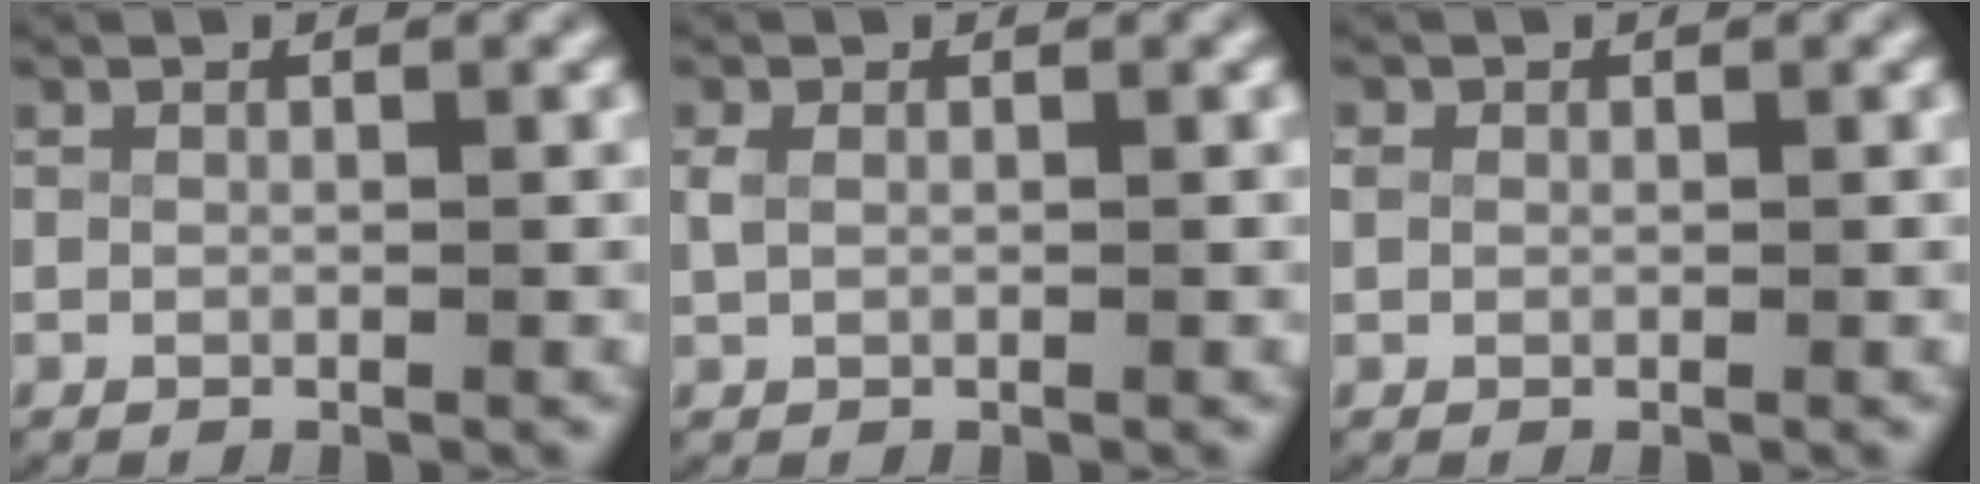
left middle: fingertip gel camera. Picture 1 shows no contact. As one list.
[{"total": 0.8, "force": [0.2, 0.5, 0.7], "torque": [-0.025, -0.004, 0.011]}, {"total": 0.7, "force": [0.1, 0.6, 0.3], "torque": [-0.018, -0.006, 0.007]}]